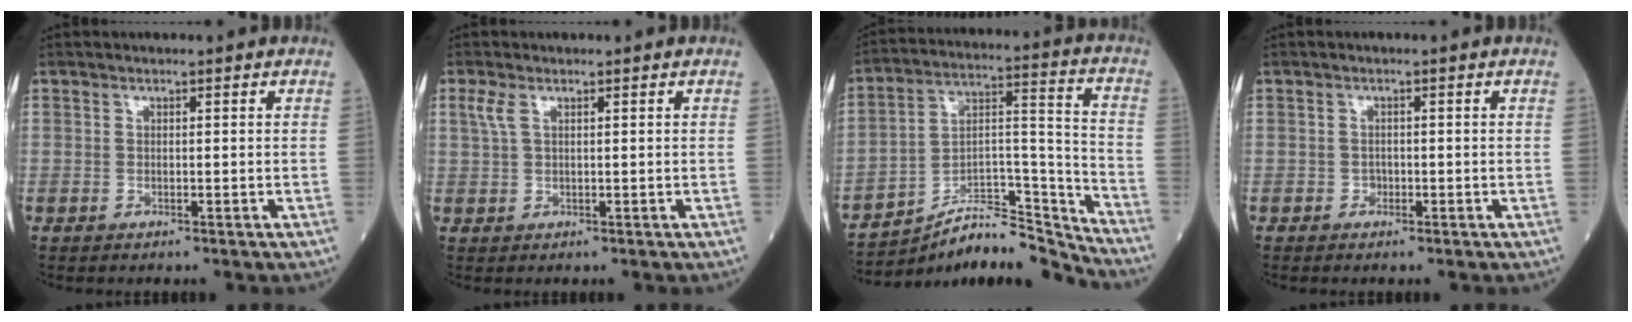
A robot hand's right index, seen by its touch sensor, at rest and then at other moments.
{"total": 2.1, "force": [1.0, 0.8, 1.7], "torque": [-0.051, 0.012, 0.028]}
{"total": 14.9, "force": [-14.2, 1.4, 4.2], "torque": [-0.054, 0.061, -0.241]}
{"total": 0.8, "force": [-0.4, 0.7, 0.2], "torque": [-0.003, 0.004, -0.007]}